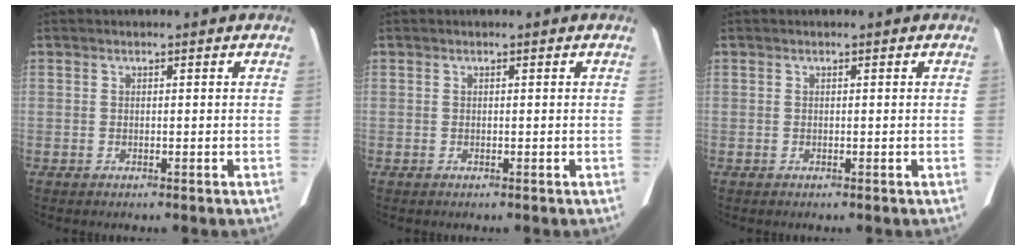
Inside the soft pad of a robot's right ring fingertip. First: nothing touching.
{"total": 0.0}
{"total": 0.0}